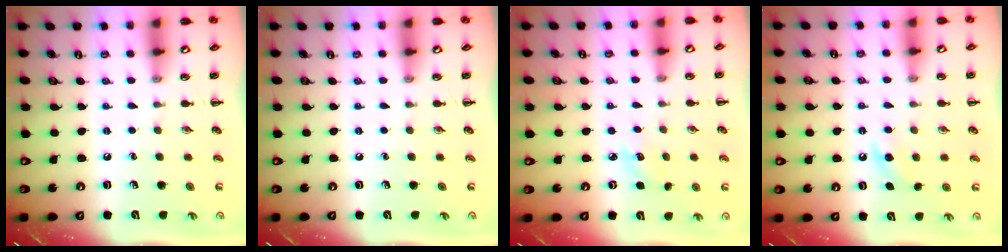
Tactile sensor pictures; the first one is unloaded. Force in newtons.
{"total": 0.0}
{"total": 4.0, "press": 3.9, "slide": 0.9}
{"total": 6.4, "press": 6.2, "slide": 1.6}